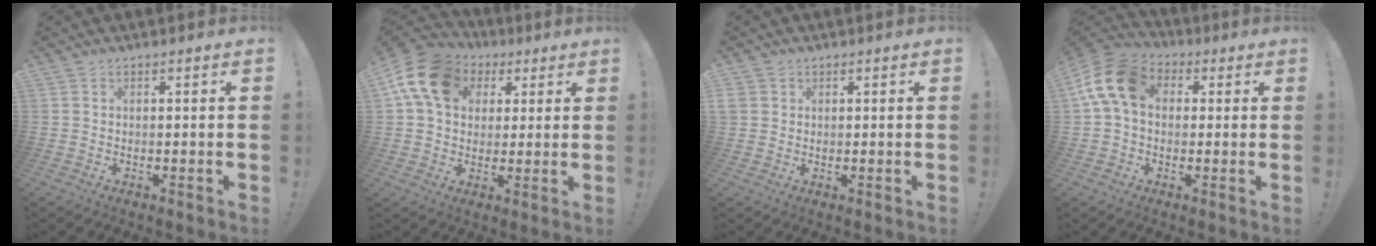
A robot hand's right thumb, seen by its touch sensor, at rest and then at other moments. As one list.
[{"total": 15.9, "force": [5.5, 11.7, 9.3], "torque": [-0.159, -0.009, 0.107]}, {"total": 2.7, "force": [1.2, 2.4, 0.5], "torque": [-0.009, 0.000, 0.023]}, {"total": 14.2, "force": [2.9, 9.9, 9.8], "torque": [-0.186, 0.015, 0.059]}]